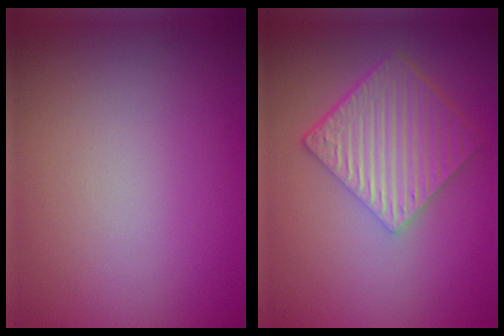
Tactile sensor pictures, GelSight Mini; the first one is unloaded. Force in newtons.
{"total": 6.4, "press": 4.4, "slide": 4.6}